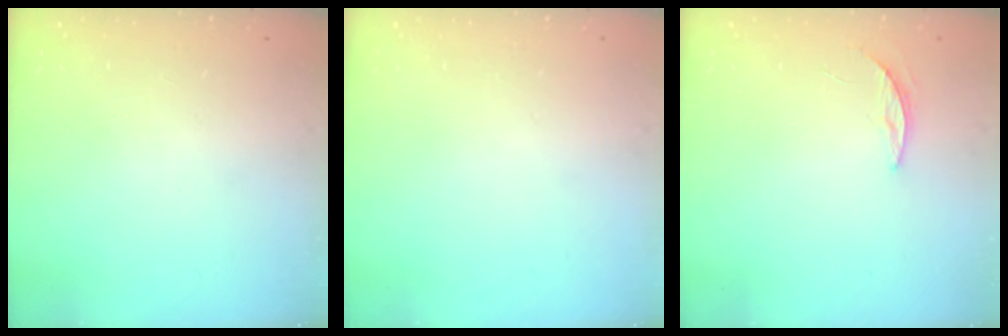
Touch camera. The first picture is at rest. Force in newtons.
{"total": 0.0}
{"total": 4.5, "press": 4.4, "slide": 0.4}